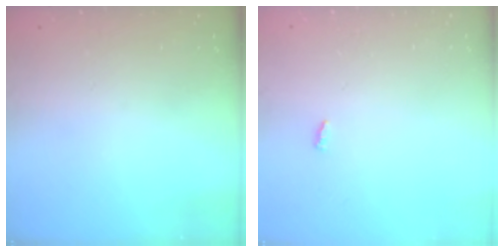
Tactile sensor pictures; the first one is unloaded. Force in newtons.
{"total": 2.7, "press": 2.7, "slide": 0.2}